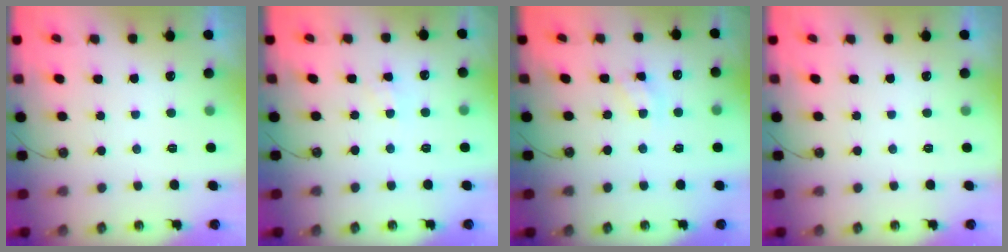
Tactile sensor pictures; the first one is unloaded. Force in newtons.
{"total": 2.7, "press": 2.7, "slide": 0.4}
{"total": 4.0, "press": 4.0, "slide": 0.2}
{"total": 0.0}